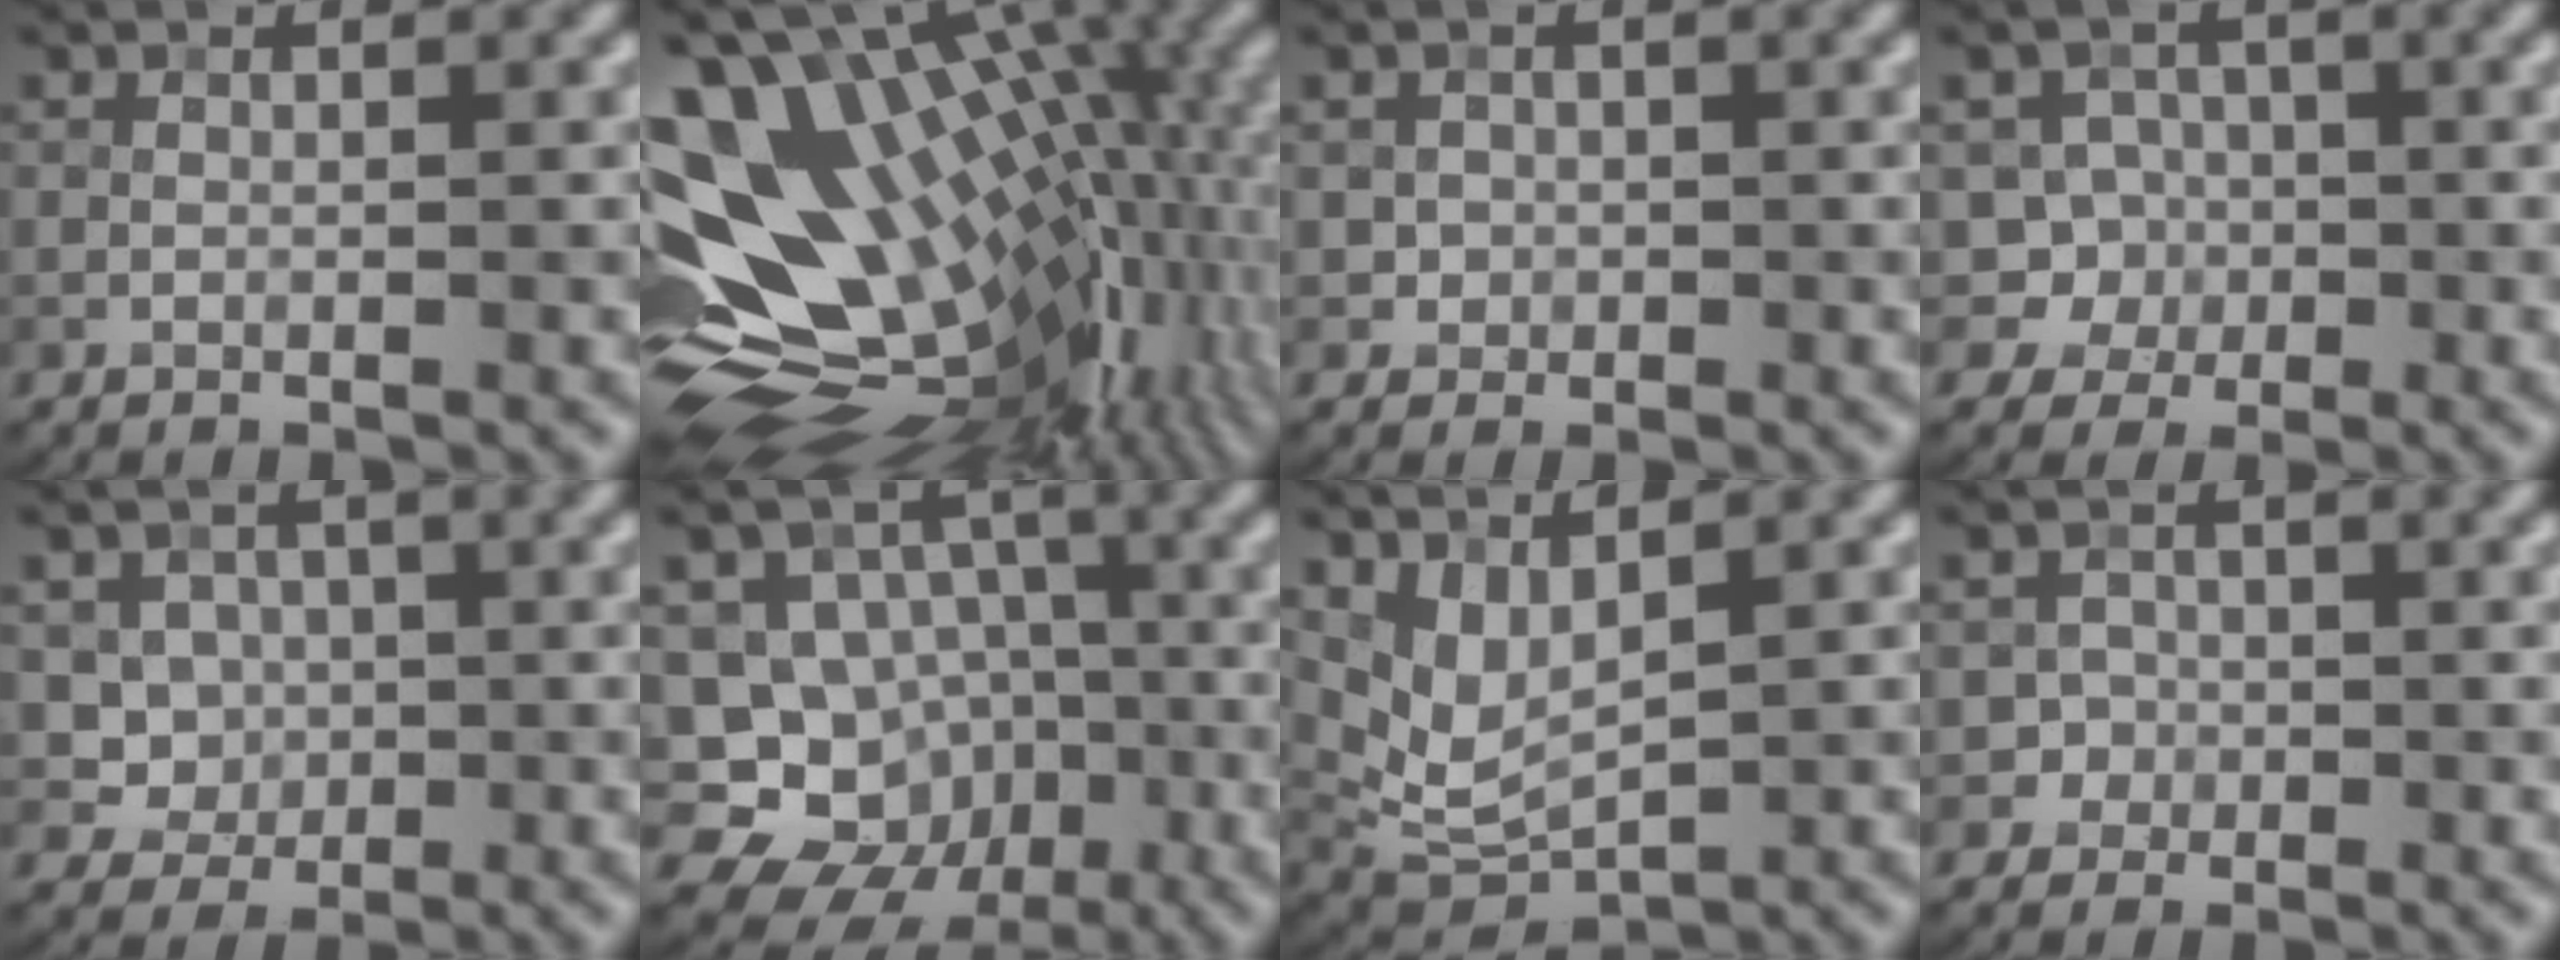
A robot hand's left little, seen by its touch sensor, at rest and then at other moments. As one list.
[{"total": 19.4, "force": [3.3, 11.0, 15.6], "torque": [-0.247, 0.000, 0.084]}, {"total": 1.3, "force": [0.0, 1.3, 0.2], "torque": [0.011, -0.004, 0.001]}, {"total": 5.0, "force": [-1.1, 4.8, 1.1], "torque": [0.007, 0.016, -0.040]}, {"total": 3.3, "force": [0.4, 3.1, 1.1], "torque": [-0.013, -0.006, 0.008]}, {"total": 12.3, "force": [-4.9, 10.5, 4.1], "torque": [-0.062, 0.003, -0.088]}, {"total": 3.9, "force": [1.9, 1.8, 2.8], "torque": [-0.064, -0.015, 0.049]}, {"total": 1.6, "force": [-0.6, 1.5, -0.2], "torque": [0.022, 0.008, -0.009]}]